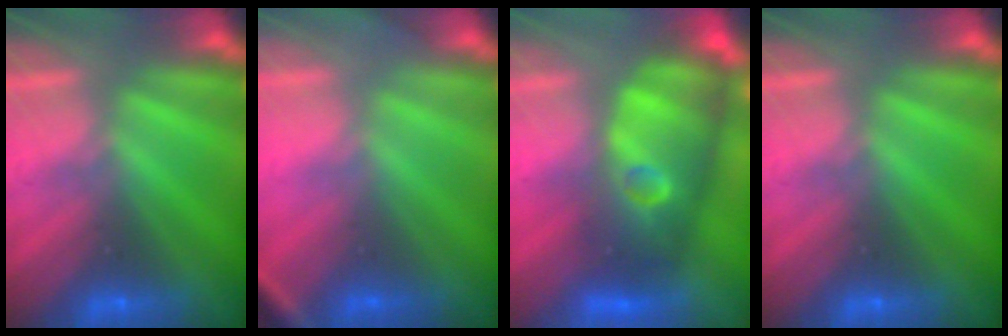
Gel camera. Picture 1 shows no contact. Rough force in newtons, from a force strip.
{"total": 2.7}
{"total": 7.6}
{"total": 0.0}